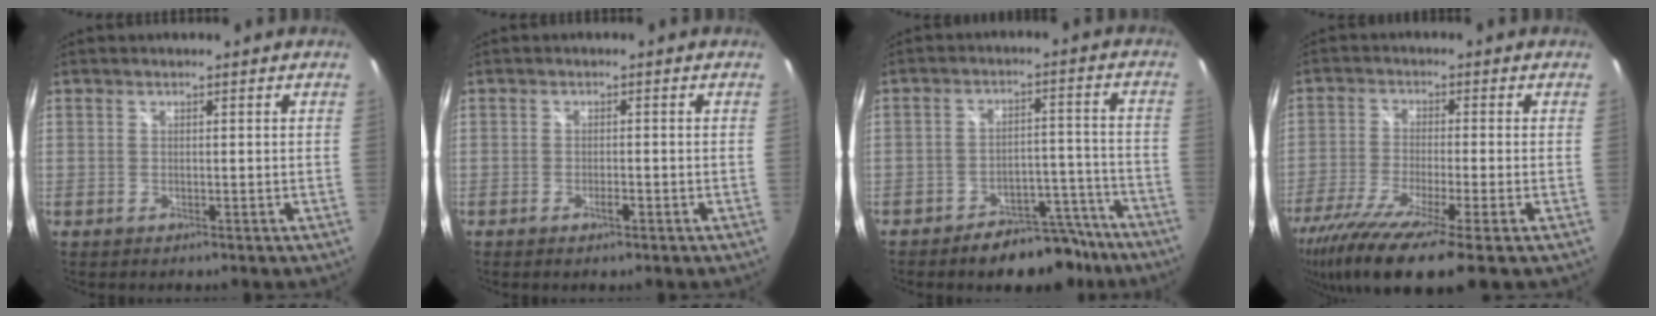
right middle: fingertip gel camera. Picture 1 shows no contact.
{"total": 1.5, "force": [-1.0, 0.4, 1.1], "torque": [-0.022, -0.001, -0.018]}
{"total": 10.5, "force": [-8.7, 4.7, 3.6], "torque": [-0.052, 0.031, -0.106]}
{"total": 14.5, "force": [-9.8, 1.0, 10.6], "torque": [-0.222, -0.062, -0.174]}